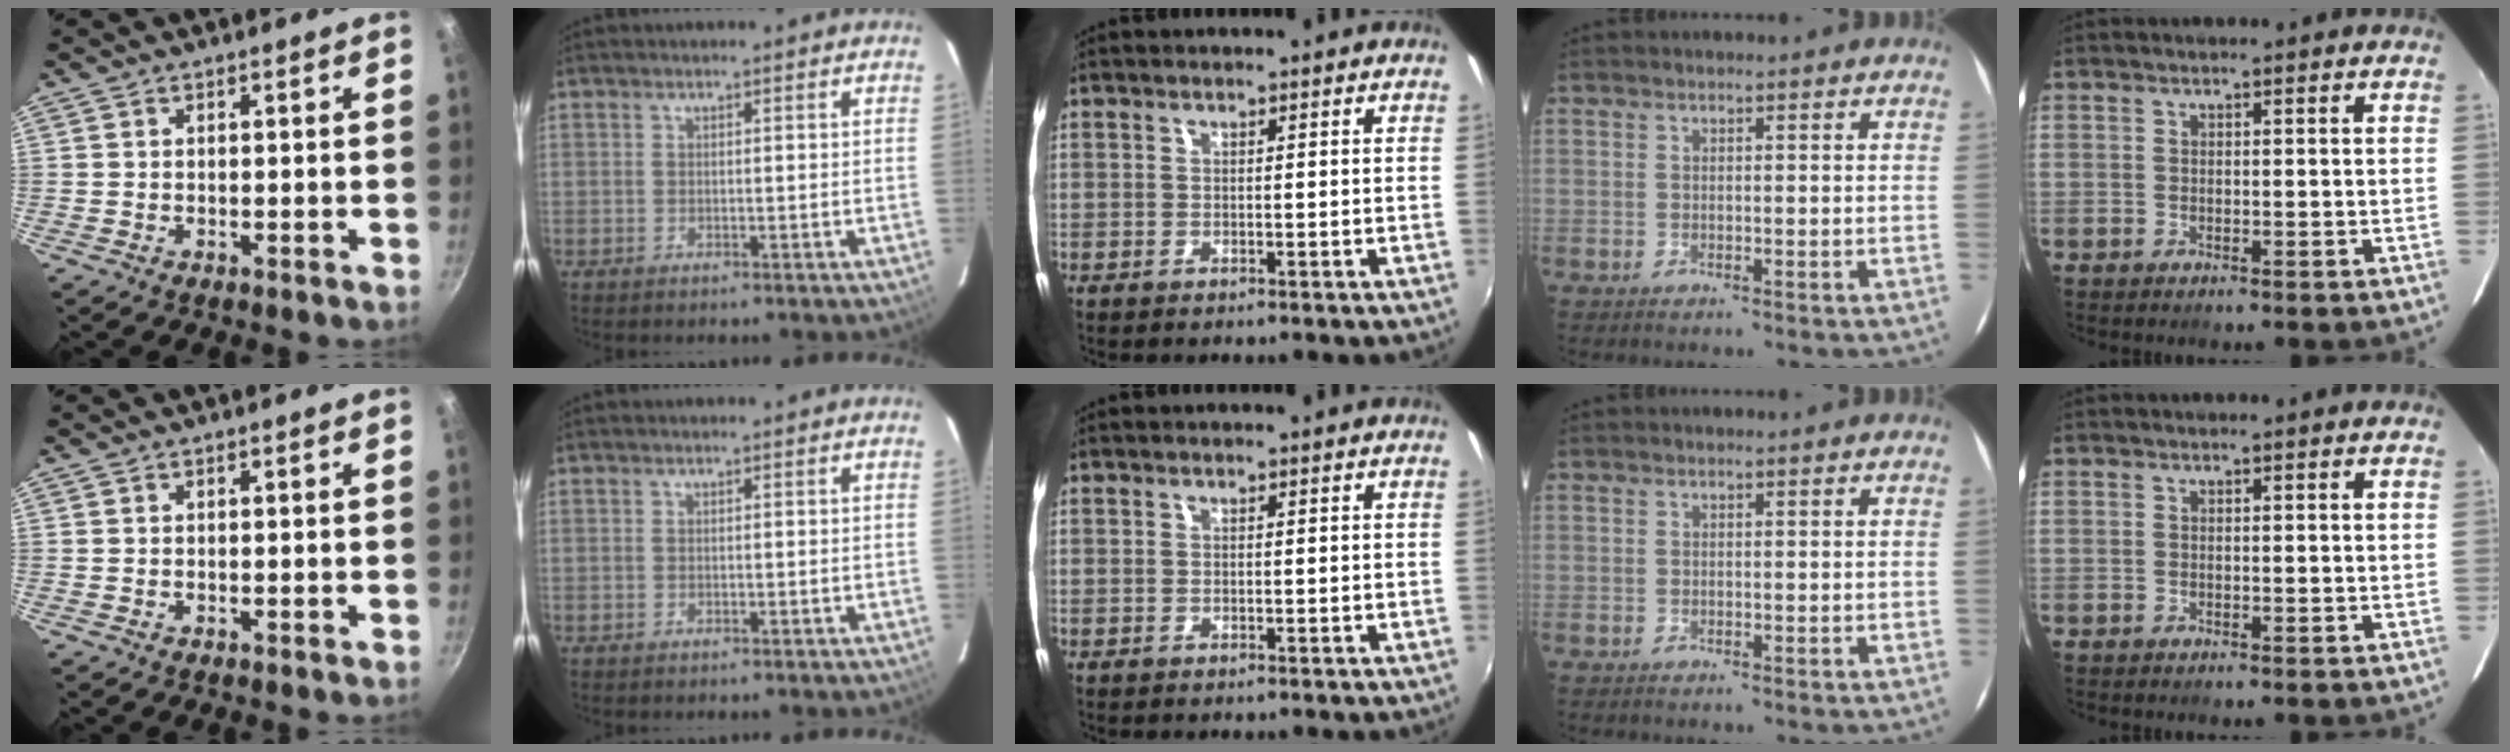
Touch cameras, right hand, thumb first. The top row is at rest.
{}